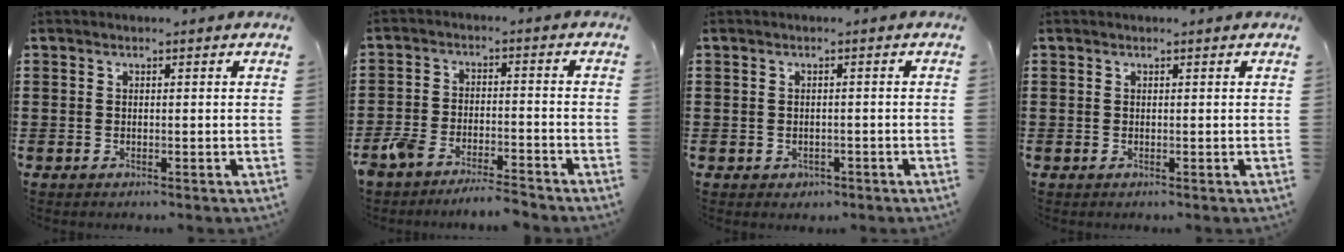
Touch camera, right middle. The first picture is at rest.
{"total": 5.5, "force": [-5.2, 0.8, 1.4], "torque": [-0.045, 0.000, -0.107]}
{"total": 0.7, "force": [-0.4, 0.5, 0.0], "torque": [-0.003, 0.000, -0.011]}
{"total": 0.0}